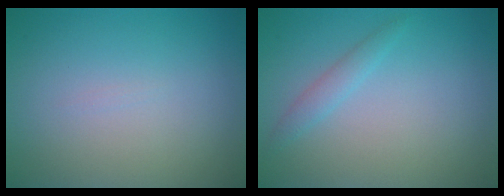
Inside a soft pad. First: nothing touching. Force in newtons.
{"total": 1.3, "press": 1.3, "slide": 0.0}